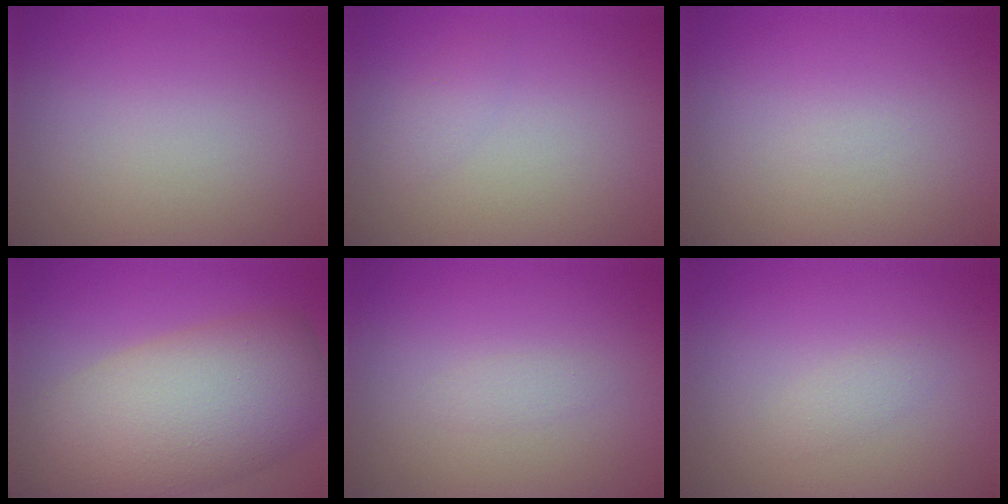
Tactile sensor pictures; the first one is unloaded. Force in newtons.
{"total": 0.9, "press": 0.9, "slide": 0.2}
{"total": 0.0}
{"total": 11.0, "press": 10.9, "slide": 0.6}
{"total": 0.8, "press": 0.8, "slide": 0.0}
{"total": 1.0, "press": 1.0, "slide": 0.0}